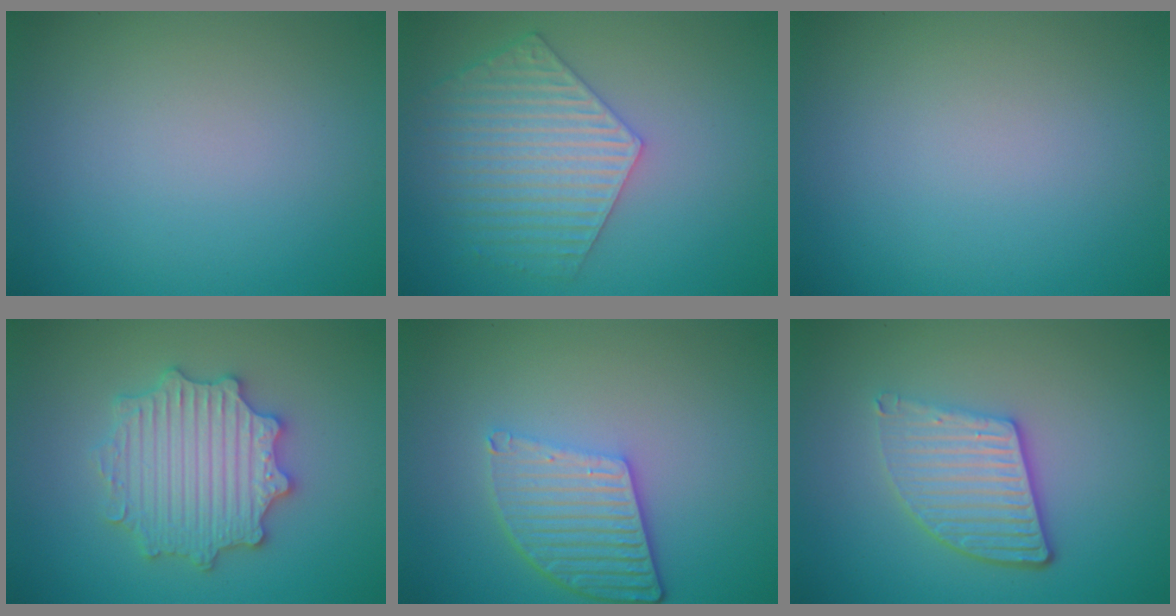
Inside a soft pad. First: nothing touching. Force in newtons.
{"total": 5.7, "press": 4.6, "slide": 3.4}
{"total": 0.0}
{"total": 5.6, "press": 5.5, "slide": 1.0}
{"total": 5.1, "press": 3.8, "slide": 3.4}
{"total": 4.5, "press": 3.5, "slide": 2.9}